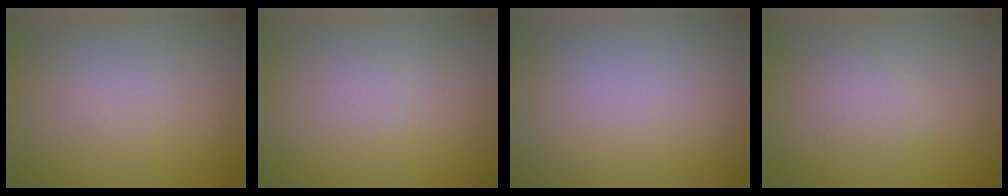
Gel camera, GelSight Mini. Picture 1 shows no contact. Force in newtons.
{"total": 0.7, "press": 0.7, "slide": 0.0}
{"total": 0.0}
{"total": 1.5, "press": 1.5, "slide": 0.1}